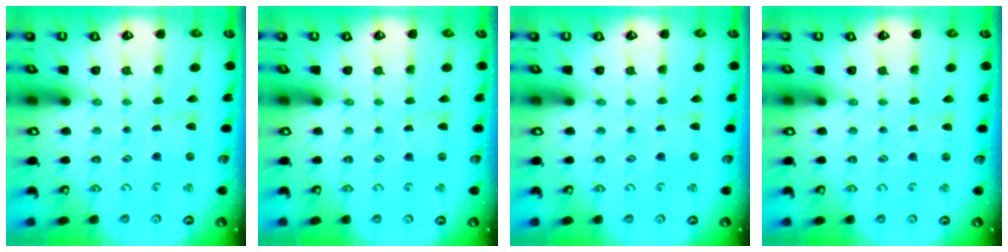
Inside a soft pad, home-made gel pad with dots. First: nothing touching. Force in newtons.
{"total": 0.0}
{"total": 0.0}
{"total": 0.0}